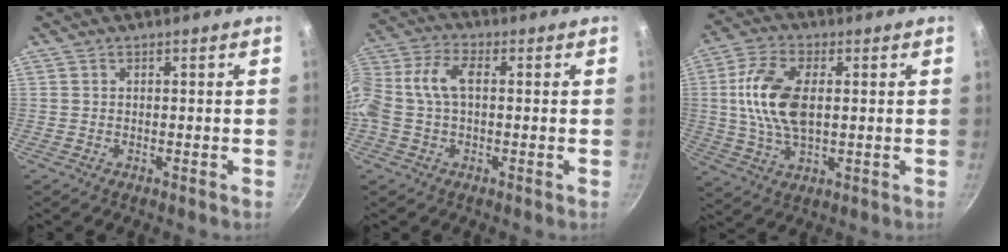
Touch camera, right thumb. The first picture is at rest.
{"total": 10.8, "force": [0.3, 6.4, 8.6], "torque": [-0.180, 0.027, -0.013]}
{"total": 12.7, "force": [1.4, 6.9, 10.6], "torque": [-0.203, 0.010, 0.021]}